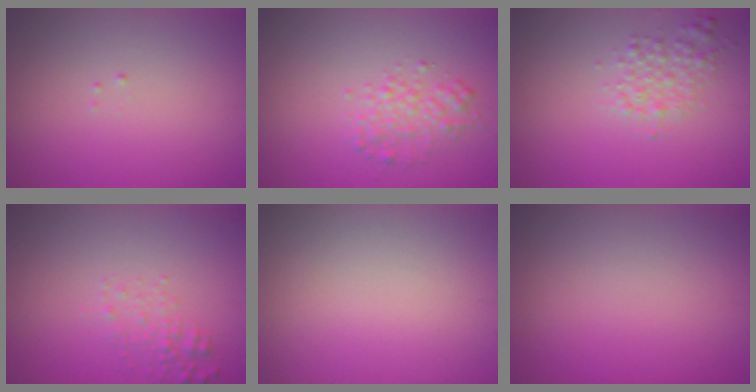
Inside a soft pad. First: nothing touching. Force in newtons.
{"total": 2.2, "press": 2.2, "slide": 0.0}
{"total": 2.2, "press": 2.2, "slide": 0.0}
{"total": 1.5, "press": 1.5, "slide": 0.1}
{"total": 0.0}
{"total": 0.0}